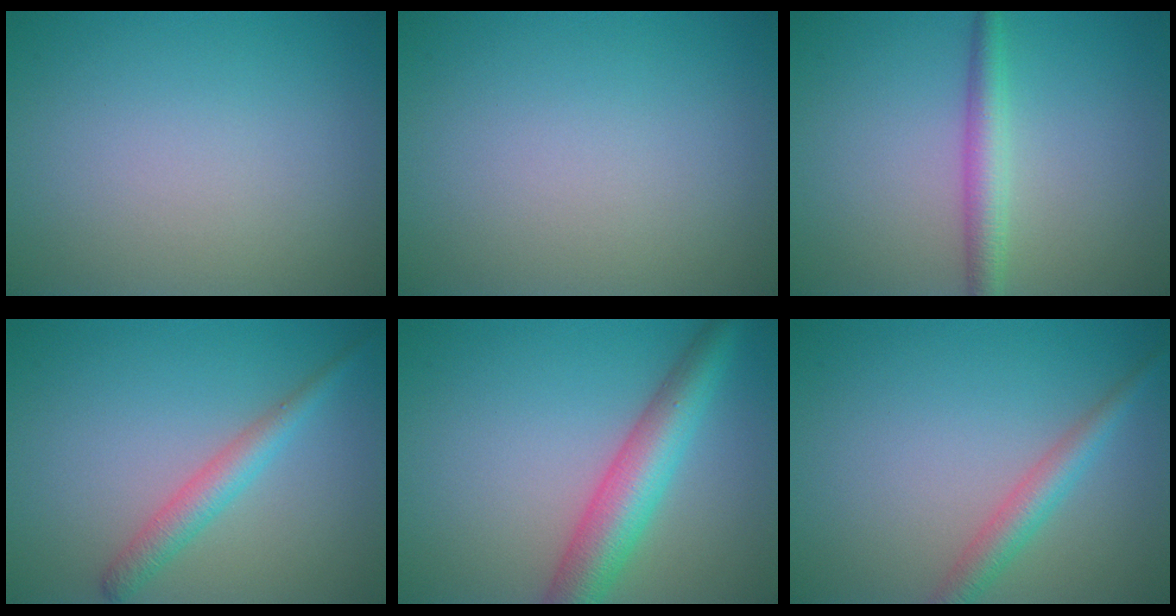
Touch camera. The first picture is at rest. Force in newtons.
{"total": 0.0}
{"total": 2.8, "press": 2.8, "slide": 0.0}
{"total": 2.7, "press": 2.7, "slide": 0.1}
{"total": 6.0, "press": 6.0, "slide": 0.2}
{"total": 2.7, "press": 2.7, "slide": 0.1}